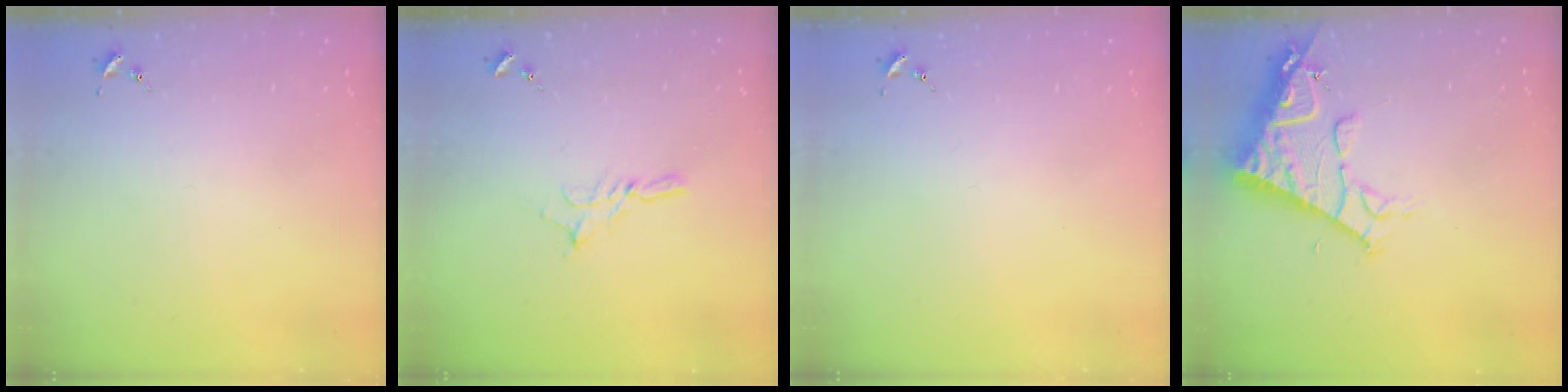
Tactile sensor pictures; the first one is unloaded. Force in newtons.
{"total": 5.6, "press": 5.6, "slide": 0.2}
{"total": 0.0}
{"total": 13.9, "press": 13.8, "slide": 1.7}